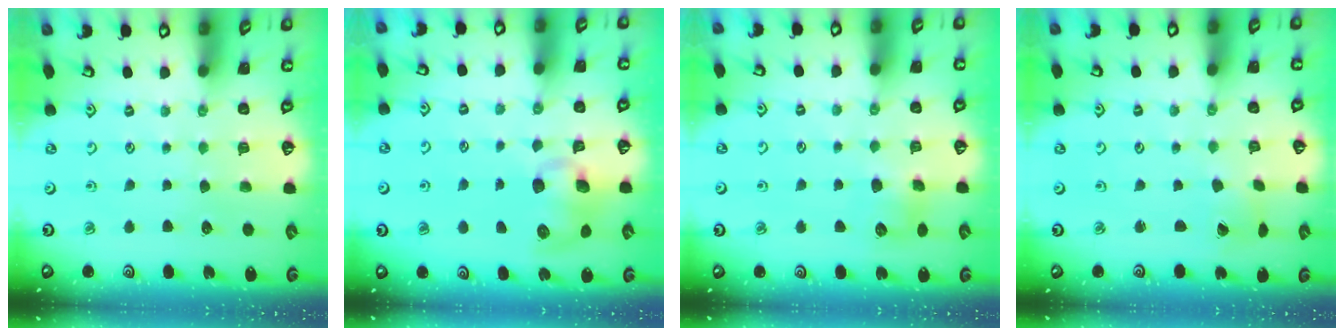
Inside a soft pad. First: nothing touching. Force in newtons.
{"total": 10.3, "press": 10.2, "slide": 1.1}
{"total": 6.3, "press": 6.3, "slide": 0.6}
{"total": 1.2, "press": 1.2, "slide": 0.2}